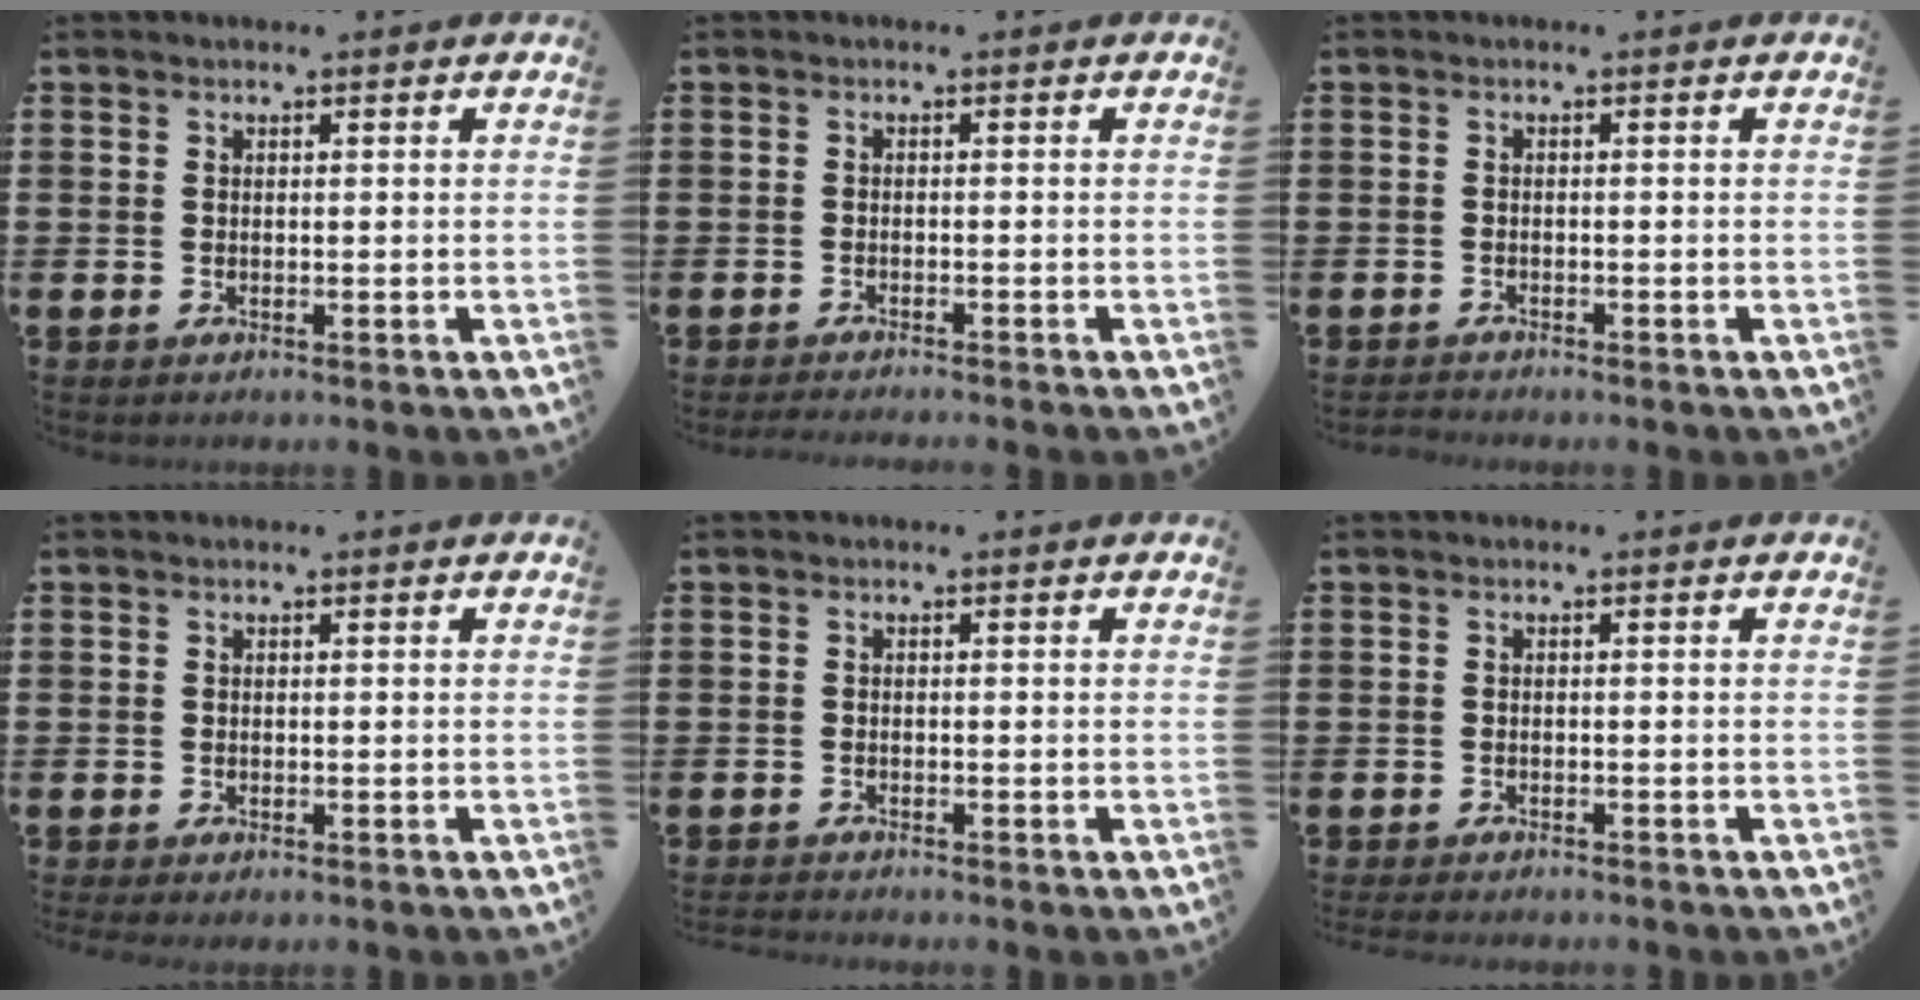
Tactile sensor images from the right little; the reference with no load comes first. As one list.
[{"total": 1.0, "force": [-1.0, -0.2, 0.2], "torque": [-0.003, -0.001, -0.019]}, {"total": 0.8, "force": [-0.8, 0.0, 0.0], "torque": [-0.002, -0.002, -0.016]}, {"total": 0.0}, {"total": 0.7, "force": [-0.7, -0.1, 0.1], "torque": [-0.002, -0.003, -0.013]}, {"total": 0.9, "force": [-0.9, 0.1, 0.2], "torque": [-0.005, -0.002, -0.017]}]